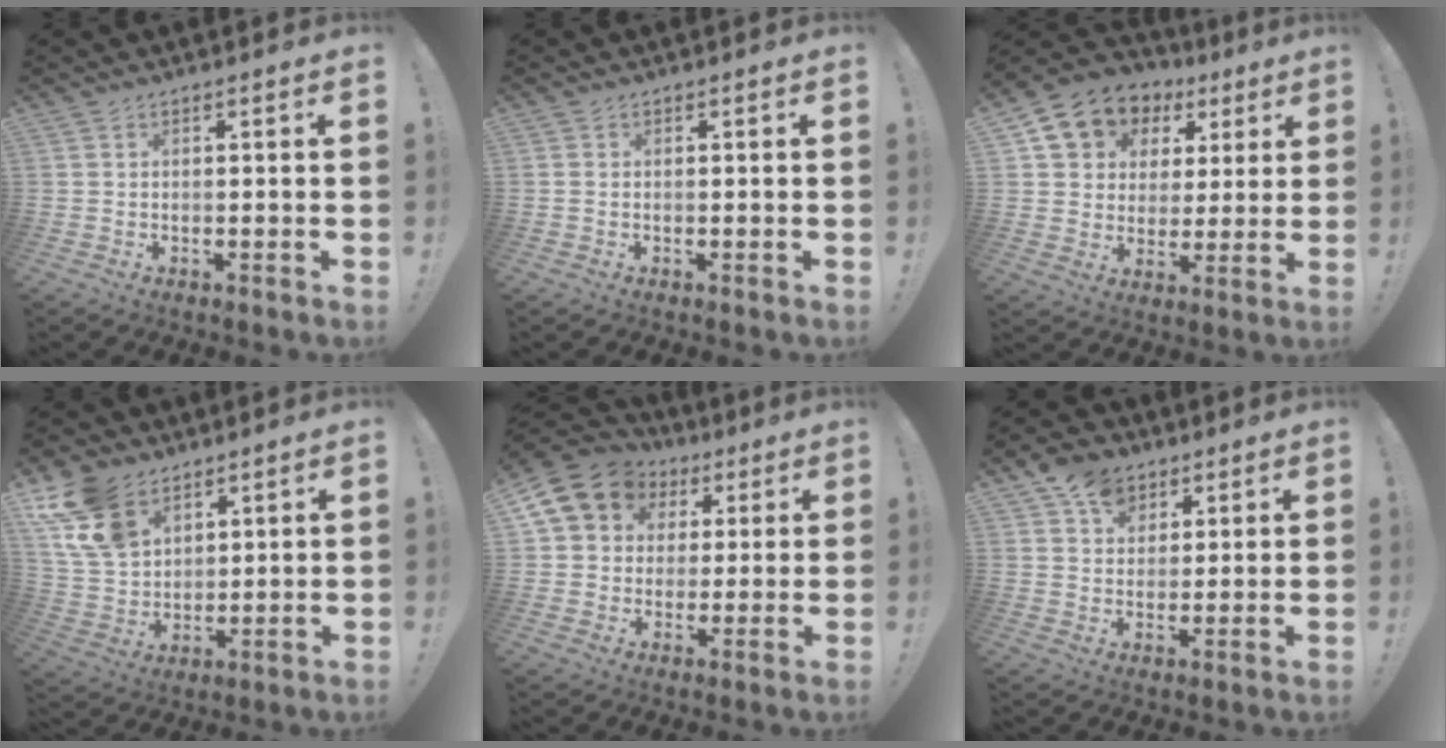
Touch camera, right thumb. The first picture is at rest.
{"total": 0.0}
{"total": 11.2, "force": [5.7, 8.8, 3.8], "torque": [-0.067, -0.034, 0.118]}
{"total": 15.1, "force": [8.7, 9.9, 7.3], "torque": [-0.146, -0.037, 0.173]}
{"total": 12.7, "force": [5.0, 10.5, 5.1], "torque": [-0.074, -0.022, 0.103]}
{"total": 10.1, "force": [5.5, 7.6, 3.7], "torque": [-0.050, -0.025, 0.107]}